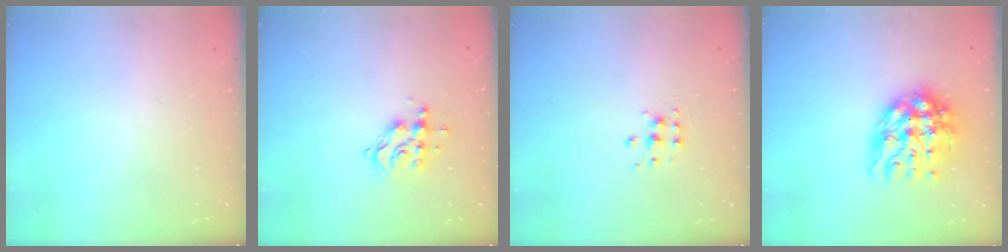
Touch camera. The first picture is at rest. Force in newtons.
{"total": 9.9, "press": 9.9, "slide": 0.9}
{"total": 5.5, "press": 5.5, "slide": 0.4}
{"total": 14.2, "press": 14.1, "slide": 1.7}